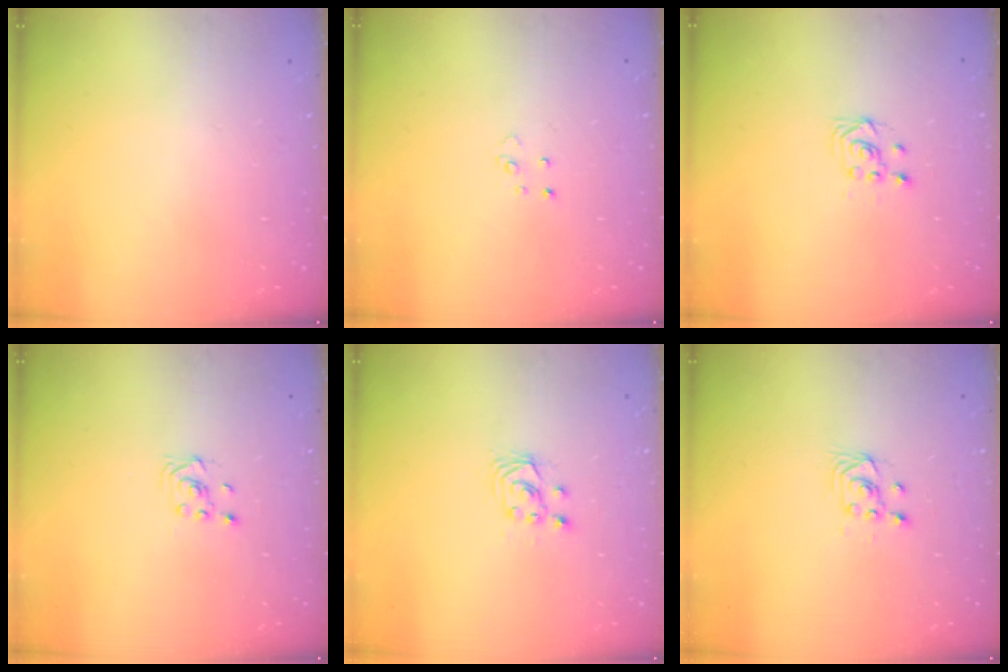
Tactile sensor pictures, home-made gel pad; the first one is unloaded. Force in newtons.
{"total": 3.2, "press": 3.2, "slide": 0.3}
{"total": 2.7, "press": 2.4, "slide": 1.3}
{"total": 1.6, "press": 1.4, "slide": 0.9}
{"total": 2.9, "press": 2.9, "slide": 0.2}
{"total": 2.9, "press": 2.6, "slide": 1.3}